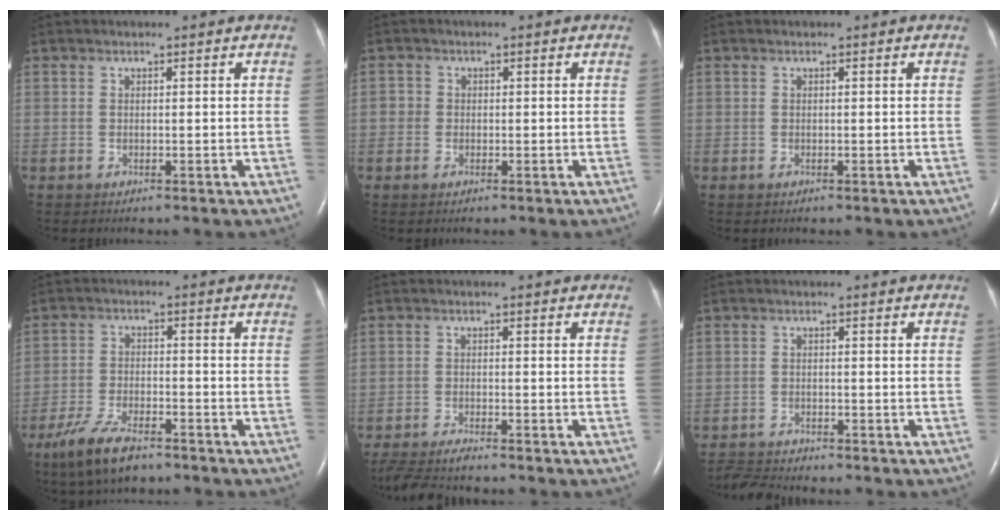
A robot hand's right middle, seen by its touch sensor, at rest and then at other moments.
{"total": 1.5, "force": [-0.3, 1.4, 0.3], "torque": [0.001, 0.005, -0.007]}
{"total": 0.0}
{"total": 8.6, "force": [-6.2, 2.6, 5.3], "torque": [-0.116, -0.014, -0.112]}
{"total": 7.4, "force": [-6.6, 0.6, 3.2], "torque": [-0.054, -0.020, -0.112]}
{"total": 3.9, "force": [-3.9, 0.0, 0.1], "torque": [-0.002, -0.019, -0.070]}